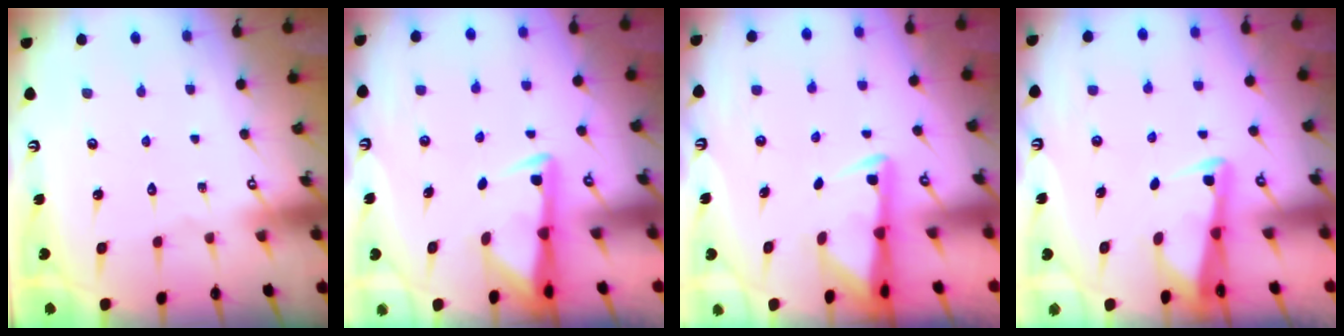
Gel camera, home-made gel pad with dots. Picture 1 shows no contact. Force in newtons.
{"total": 3.0, "press": 2.9, "slide": 0.5}
{"total": 3.0, "press": 3.0, "slide": 0.6}
{"total": 2.9, "press": 2.8, "slide": 0.3}